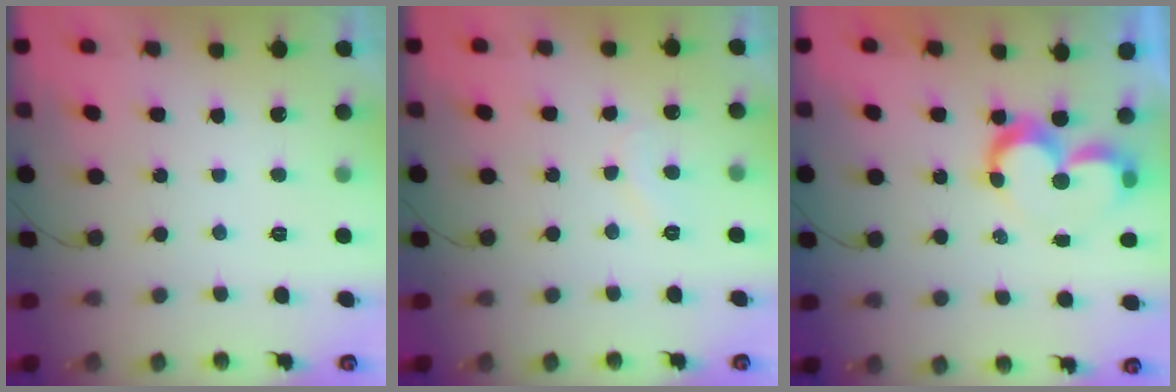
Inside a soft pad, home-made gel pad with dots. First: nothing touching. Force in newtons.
{"total": 6.4, "press": 6.3, "slide": 0.6}
{"total": 8.8, "press": 8.8, "slide": 0.8}